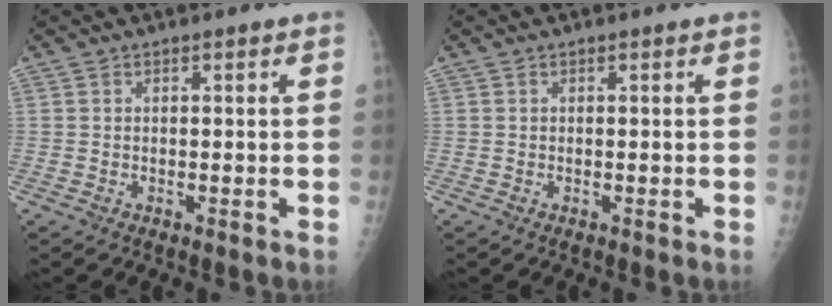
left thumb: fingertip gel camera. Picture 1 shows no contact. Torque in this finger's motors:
{"motor_torque": [-0.02, -0.01, -0.10, -0.07, 0.00]}